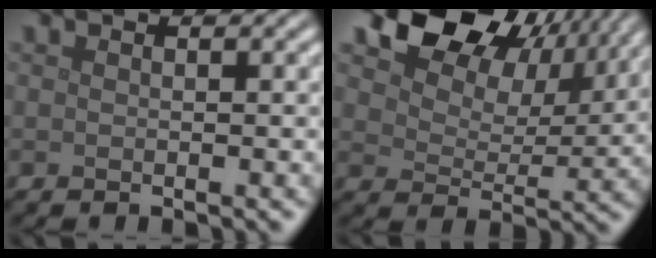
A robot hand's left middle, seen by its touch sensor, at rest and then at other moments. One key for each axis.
{"total": 11.1, "fx": 6.9, "fy": 6.6, "fz": 5.8, "tx": -0.104, "ty": 0.003, "tz": 0.118}